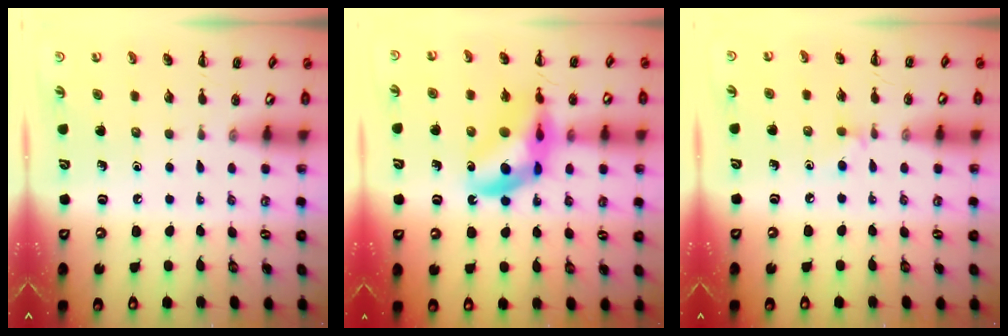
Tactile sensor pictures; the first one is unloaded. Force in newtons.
{"total": 12.2, "press": 11.7, "slide": 3.5}
{"total": 4.8, "press": 4.5, "slide": 1.5}